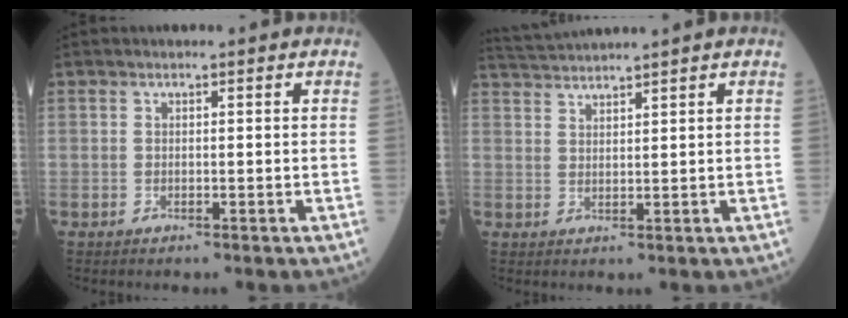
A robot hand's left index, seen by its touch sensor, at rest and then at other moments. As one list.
[{"total": 4.5, "force": [4.2, -1.6, 0.7], "torque": [-0.016, 0.016, 0.082]}]